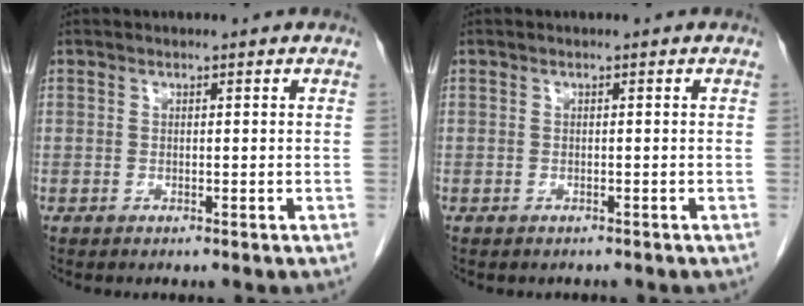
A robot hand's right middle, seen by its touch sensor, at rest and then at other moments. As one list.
[{"total": 0.9, "force": [-0.8, 0.4, 0.1], "torque": [-0.009, 0.001, -0.013]}]